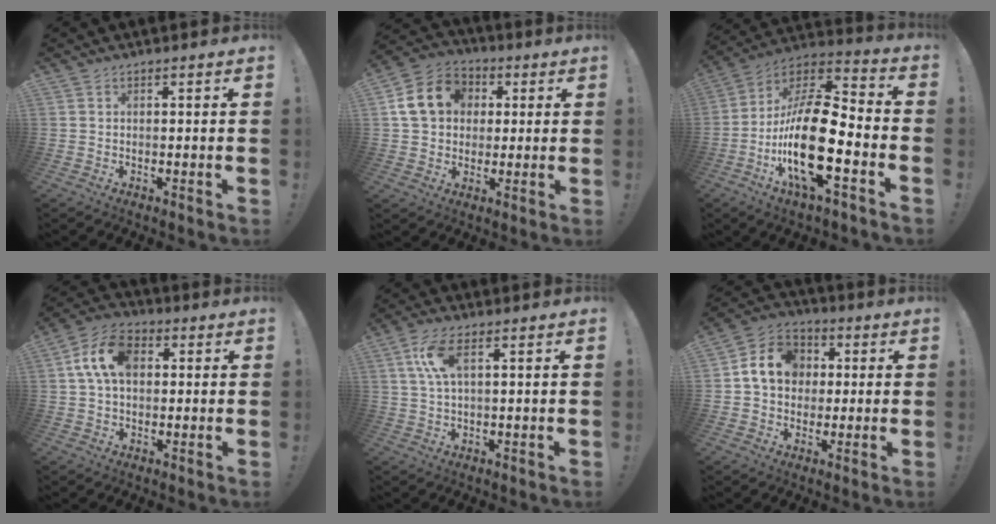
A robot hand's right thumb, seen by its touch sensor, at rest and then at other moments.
{"total": 13.9, "force": [3.3, 11.6, 7.0], "torque": [-0.104, 0.011, 0.071]}
{"total": 23.4, "force": [-6.8, 8.3, 20.8], "torque": [-0.406, 0.029, -0.115]}
{"total": 12.1, "force": [2.6, 8.0, 8.6], "torque": [-0.146, 0.016, 0.049]}
{"total": 7.5, "force": [2.5, 2.5, 6.5], "torque": [-0.118, 0.000, 0.046]}
{"total": 11.9, "force": [2.2, 10.2, 5.9], "torque": [-0.086, 0.012, 0.048]}